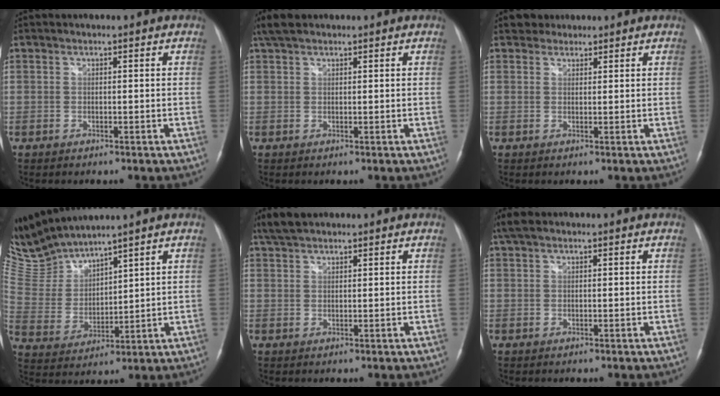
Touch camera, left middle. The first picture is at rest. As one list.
[{"total": 3.4, "force": [2.6, 1.4, 1.6], "torque": [-0.039, 0.023, 0.051]}, {"total": 2.0, "force": [1.6, 1.2, -0.3], "torque": [0.008, 0.013, 0.021]}, {"total": 9.2, "force": [9.1, -0.5, 1.1], "torque": [-0.056, 0.003, 0.209]}, {"total": 4.1, "force": [3.4, 1.3, 1.8], "torque": [-0.045, 0.020, 0.067]}, {"total": 3.0, "force": [2.1, 1.2, 1.8], "torque": [-0.043, 0.031, 0.042]}]